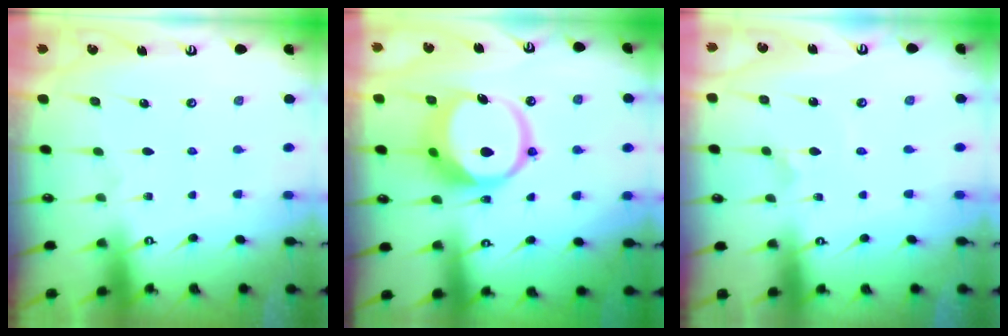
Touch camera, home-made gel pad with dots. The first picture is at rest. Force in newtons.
{"total": 12.2, "press": 12.1, "slide": 1.6}
{"total": 1.8, "press": 1.7, "slide": 0.4}